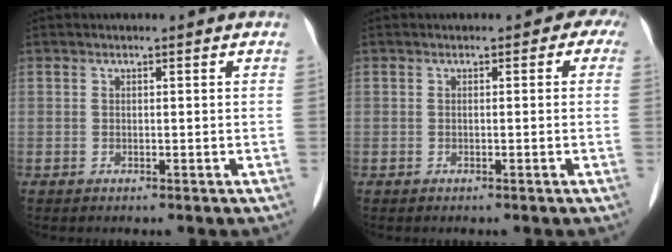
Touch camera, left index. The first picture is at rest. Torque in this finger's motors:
{"motor_torque": [0.24, -0.23, -0.15, -0.10]}